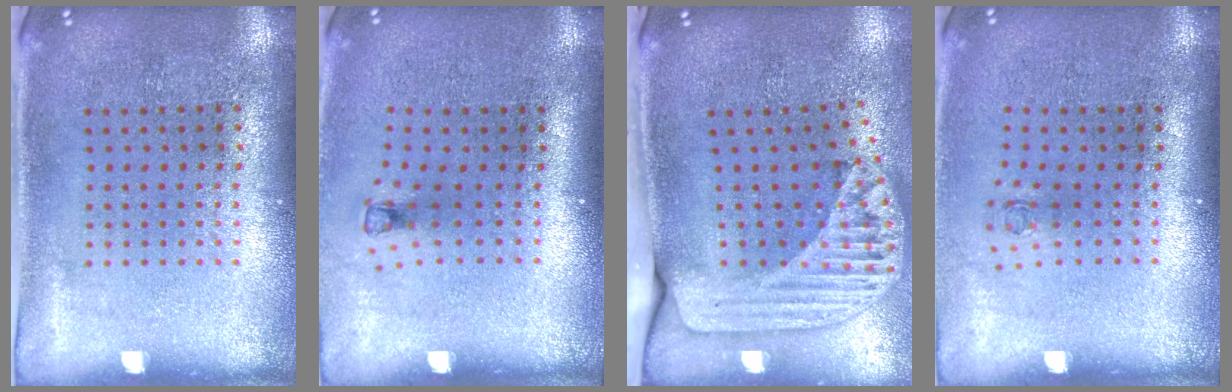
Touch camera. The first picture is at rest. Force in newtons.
{"total": 0.7, "press": 0.4, "slide": 0.6}
{"total": 2.4, "press": 1.7, "slide": 1.6}
{"total": 0.7, "press": 0.3, "slide": 0.6}